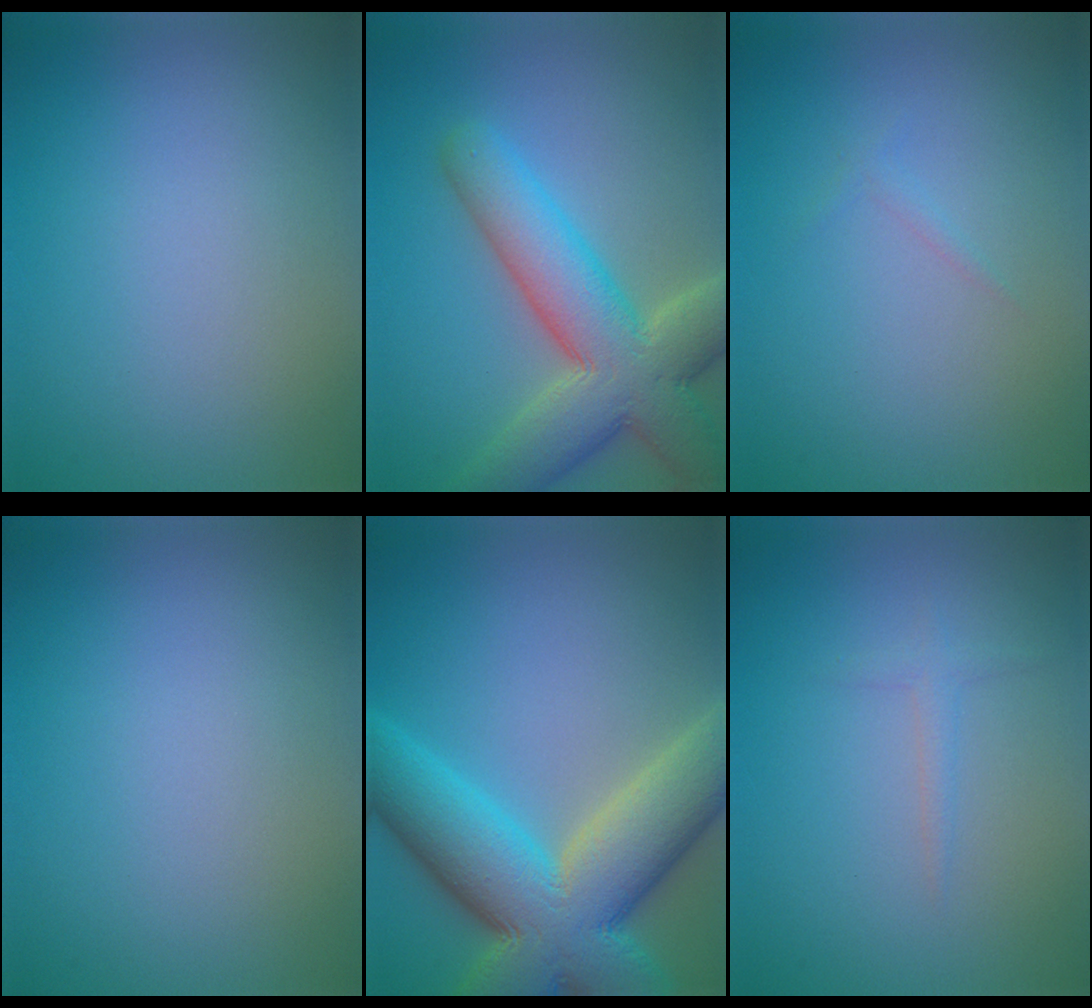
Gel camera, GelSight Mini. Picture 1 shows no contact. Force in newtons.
{"total": 9.6, "press": 9.5, "slide": 0.8}
{"total": 0.5, "press": 0.5, "slide": 0.1}
{"total": 0.0}
{"total": 13.6, "press": 13.5, "slide": 1.0}
{"total": 1.3, "press": 1.3, "slide": 0.0}